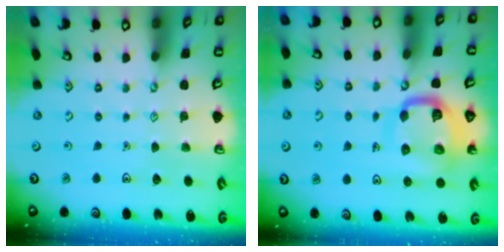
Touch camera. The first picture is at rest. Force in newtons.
{"total": 11.5, "press": 11.5, "slide": 1.1}